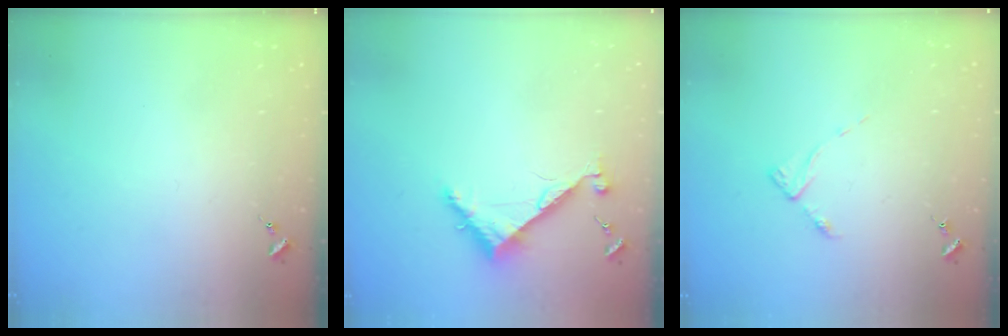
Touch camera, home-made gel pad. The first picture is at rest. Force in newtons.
{"total": 6.9, "press": 6.9, "slide": 0.6}
{"total": 3.5, "press": 3.5, "slide": 0.6}